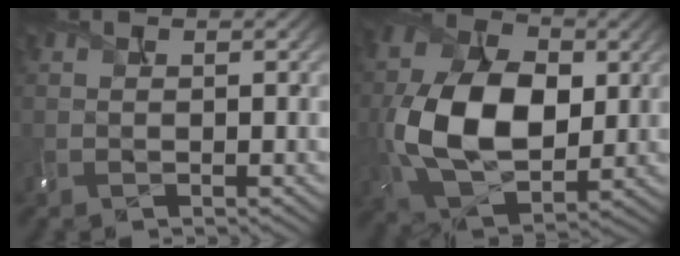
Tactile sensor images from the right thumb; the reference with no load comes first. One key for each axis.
{"total": 13.2, "fx": -0.4, "fy": 8.5, "fz": 10.1, "tx": -0.217, "ty": 0.004, "tz": -0.005}